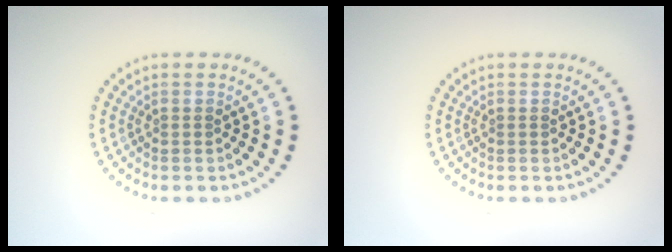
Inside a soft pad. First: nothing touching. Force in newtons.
{"total": 0.0}